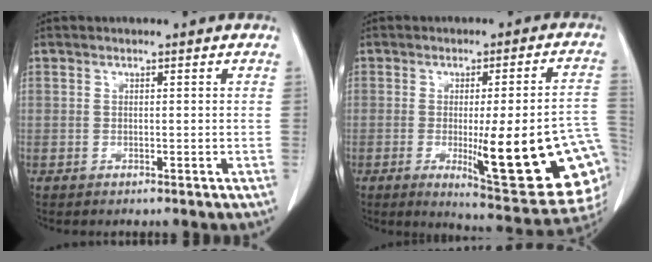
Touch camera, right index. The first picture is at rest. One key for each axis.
{"total": 22.0, "fx": -5.1, "fy": 3.1, "fz": 21.2, "tx": -0.185, "ty": -0.008, "tz": -0.051}